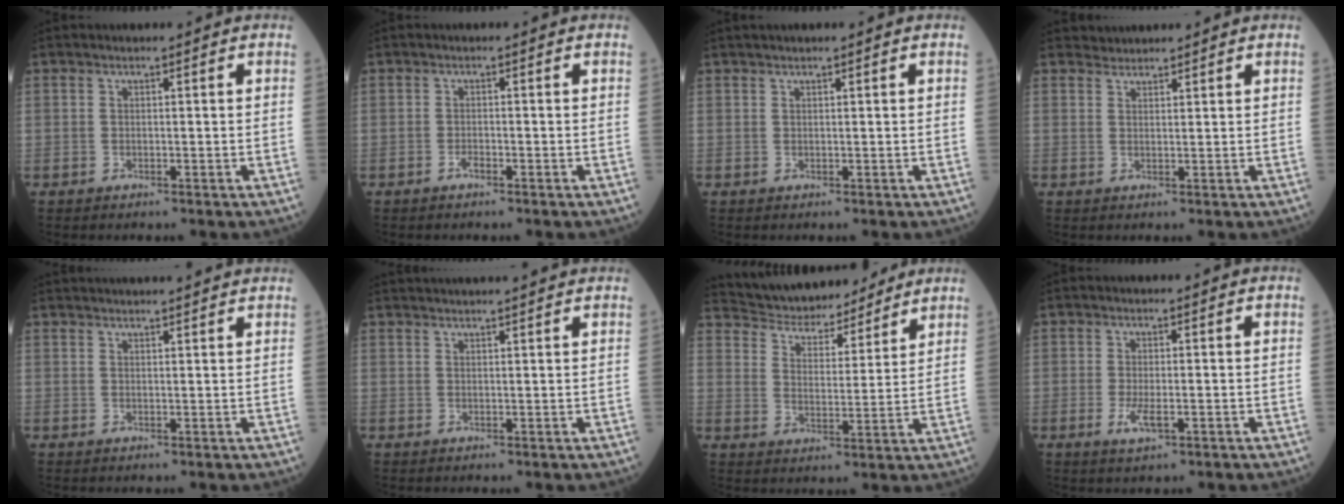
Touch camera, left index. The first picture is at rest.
{"total": 0.9, "force": [-0.7, 0.2, 0.5], "torque": [-0.008, 0.002, -0.014]}
{"total": 1.0, "force": [0.8, 0.0, 0.7], "torque": [-0.010, 0.019, 0.016]}
{"total": 1.6, "force": [1.5, 0.3, -0.4], "torque": [0.000, 0.012, 0.030]}
{"total": 9.1, "force": [8.6, 0.3, 3.0], "torque": [-0.040, 0.031, 0.104]}
{"total": 8.2, "force": [7.7, -0.3, 2.9], "torque": [-0.042, 0.032, 0.098]}
{"total": 14.7, "force": [13.7, 3.7, 3.9], "torque": [-0.058, 0.016, 0.211]}
{"total": 2.5, "force": [-0.8, 0.7, 2.2], "torque": [-0.046, -0.005, -0.015]}